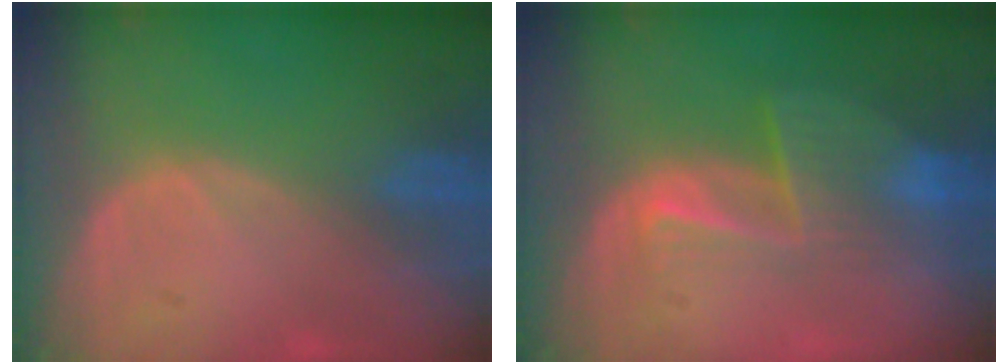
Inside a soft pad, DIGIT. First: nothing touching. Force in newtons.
{"total": 6.5, "press": 5.6, "slide": 3.2}